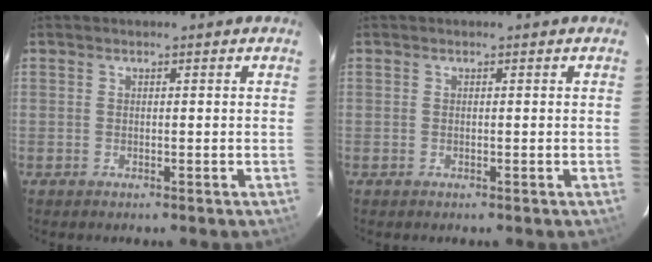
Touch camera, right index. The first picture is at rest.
{"total": 0.0}